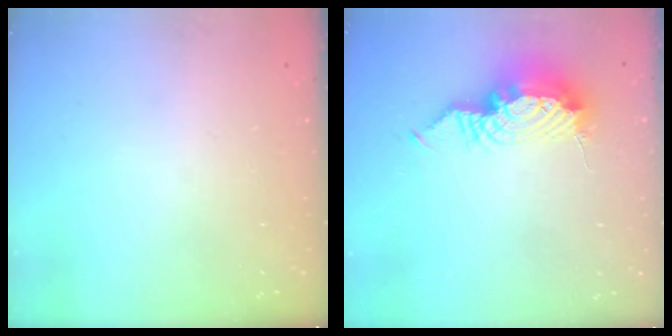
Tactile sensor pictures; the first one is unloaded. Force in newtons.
{"total": 11.6, "press": 11.3, "slide": 2.7}